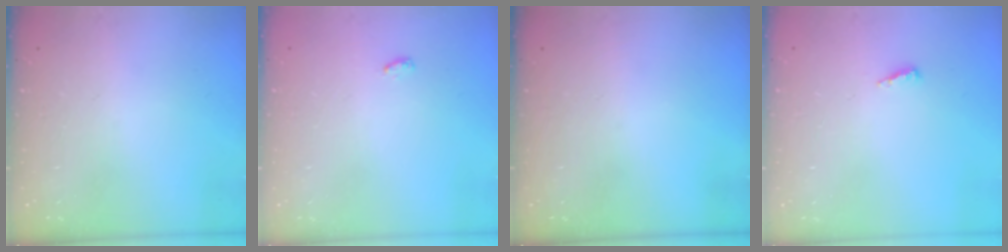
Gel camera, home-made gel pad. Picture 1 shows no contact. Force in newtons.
{"total": 6.4, "press": 3.3, "slide": 5.5}
{"total": 0.0}
{"total": 2.5, "press": 2.5, "slide": 0.2}